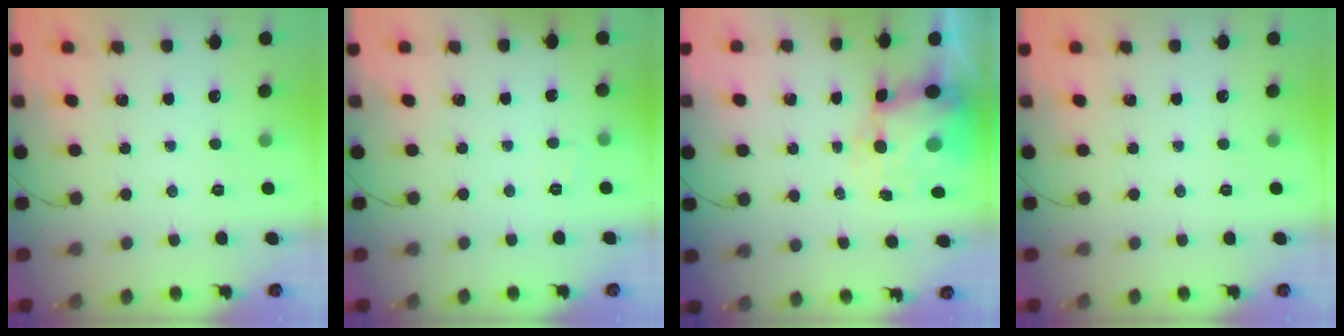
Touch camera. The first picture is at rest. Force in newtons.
{"total": 2.0, "press": 1.7, "slide": 1.1}
{"total": 8.4, "press": 8.2, "slide": 2.1}
{"total": 0.0}